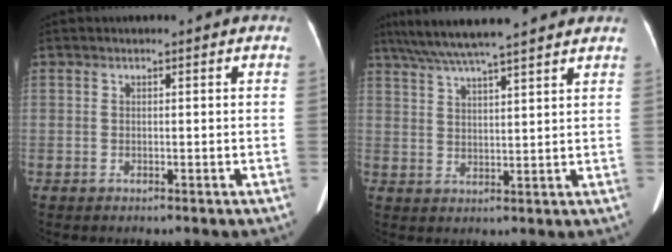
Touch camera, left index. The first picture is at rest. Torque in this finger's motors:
{"motor_torque": [0.73, -1.03, 0.36, 0.14]}